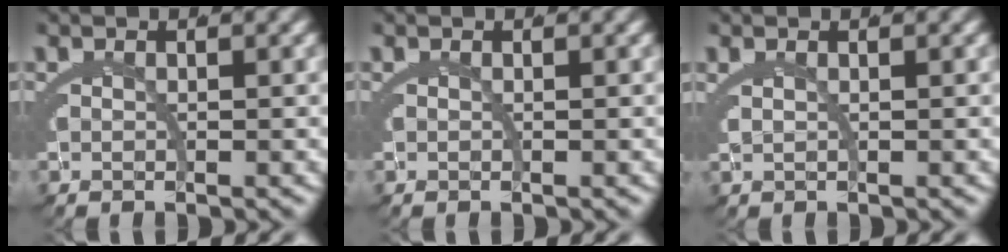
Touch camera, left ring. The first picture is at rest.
{"total": 0.0}
{"total": 0.9, "force": [0.8, 0.3, 0.3], "torque": [-0.010, 0.010, 0.012]}